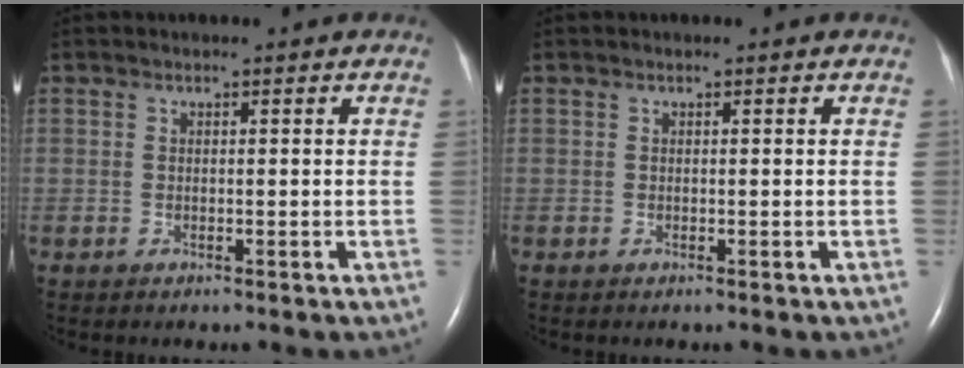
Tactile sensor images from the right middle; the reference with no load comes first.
{"total": 0.0}